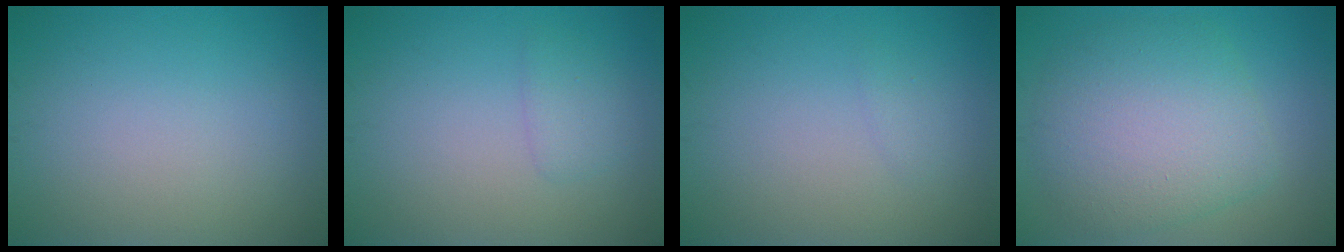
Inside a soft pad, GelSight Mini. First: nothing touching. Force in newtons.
{"total": 1.4, "press": 1.4, "slide": 0.1}
{"total": 0.6, "press": 0.6, "slide": 0.0}
{"total": 7.0, "press": 7.0, "slide": 0.2}